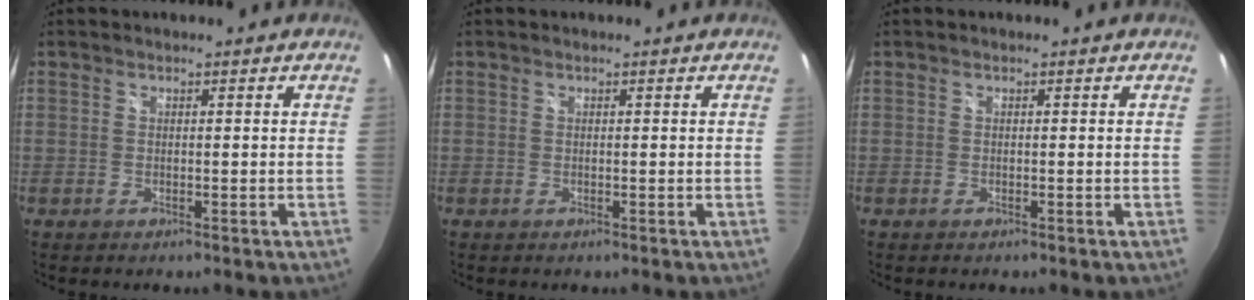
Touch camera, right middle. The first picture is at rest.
{"total": 0.0}
{"total": 0.0}